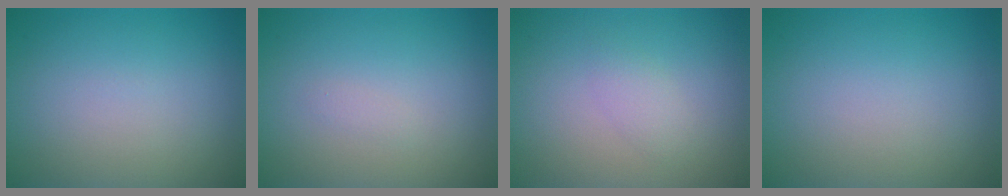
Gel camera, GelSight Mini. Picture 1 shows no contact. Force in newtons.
{"total": 0.5, "press": 0.5, "slide": 0.0}
{"total": 1.3, "press": 1.3, "slide": 0.1}
{"total": 0.0}